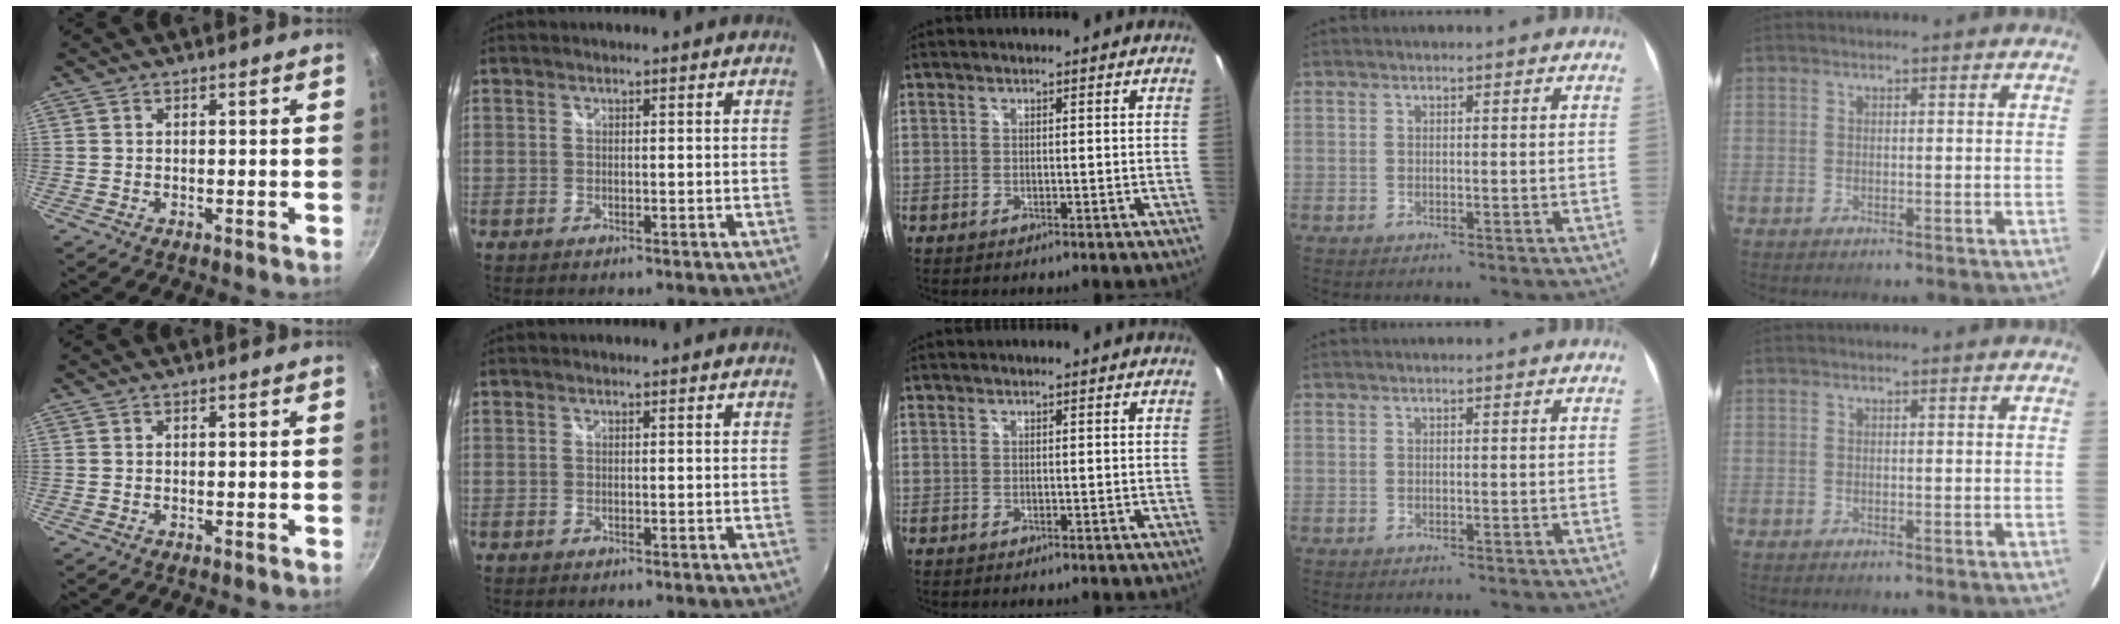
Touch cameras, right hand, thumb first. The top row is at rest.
{}